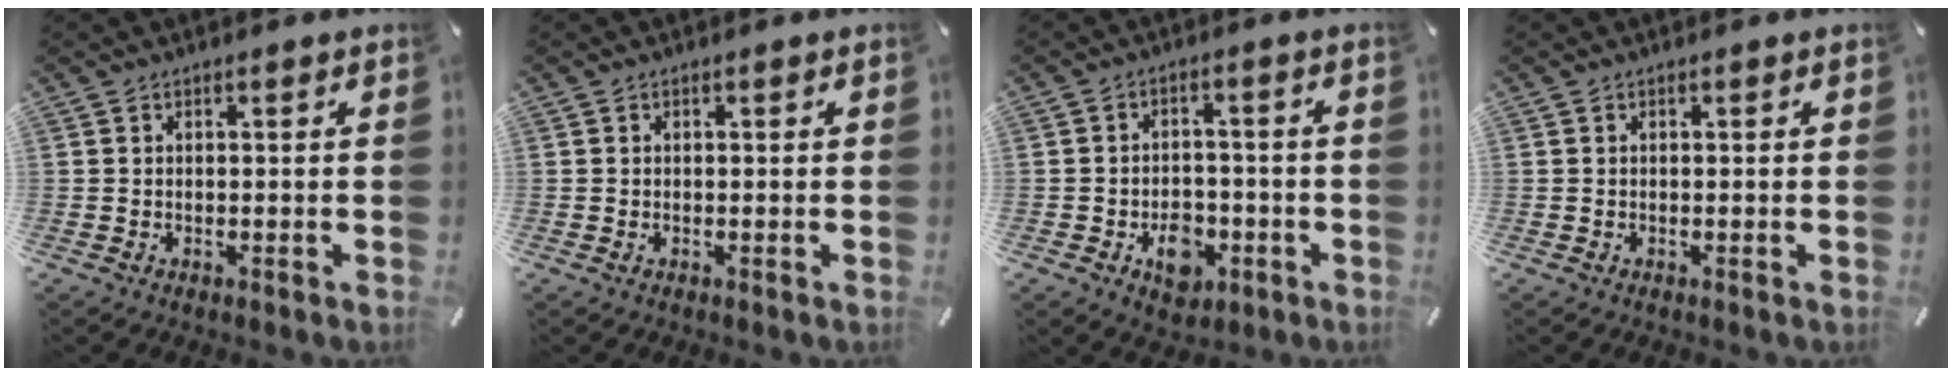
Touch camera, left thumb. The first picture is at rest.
{"total": 0.0}
{"total": 7.8, "force": [-3.1, 5.7, 4.3], "torque": [-0.053, 0.017, -0.048]}
{"total": 0.0}